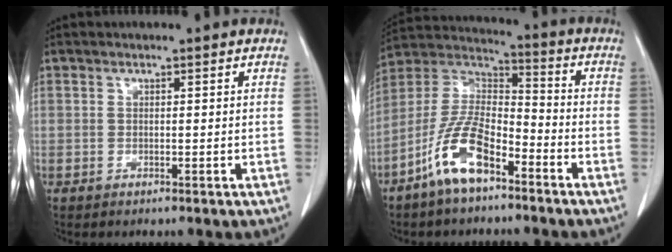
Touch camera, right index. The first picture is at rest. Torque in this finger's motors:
{"motor_torque": [0.05, 0.00, -0.16, -0.15]}